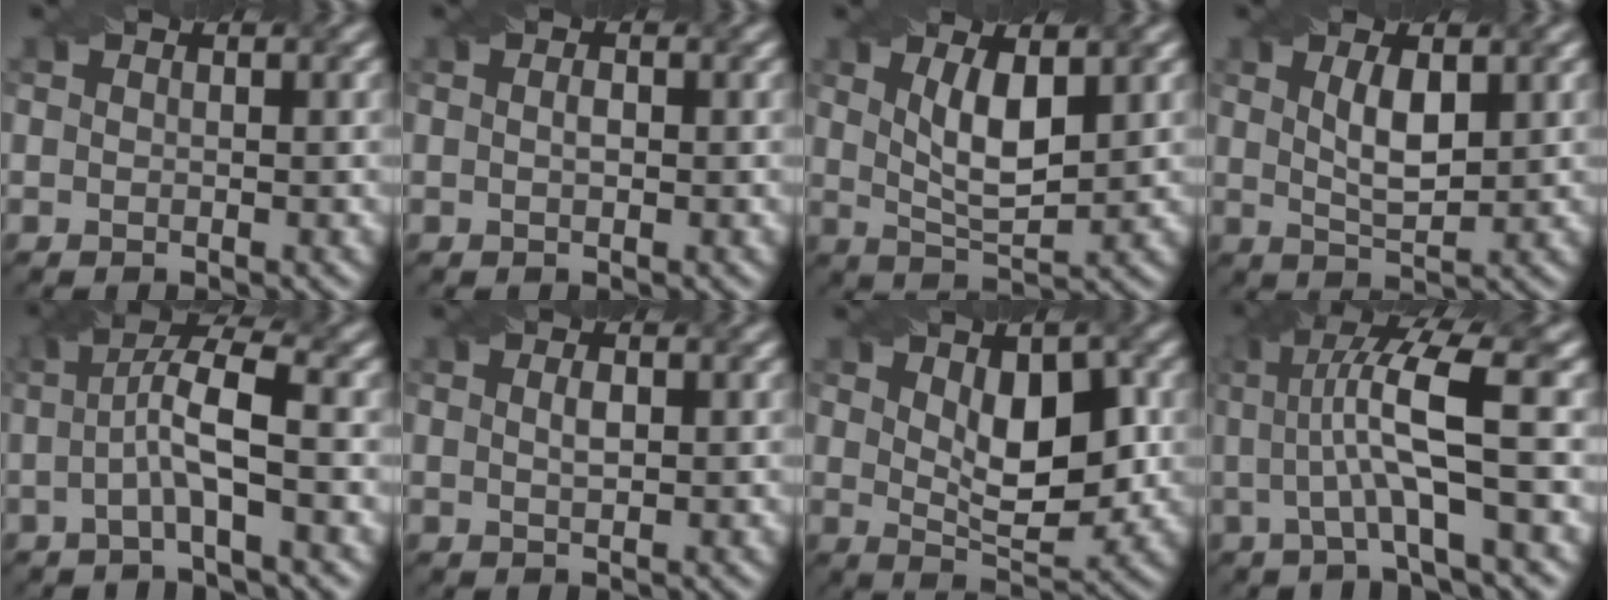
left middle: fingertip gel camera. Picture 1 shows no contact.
{"total": 0.8, "force": [0.0, 0.4, 0.7], "torque": [-0.014, 0.000, 0.001]}
{"total": 4.4, "force": [1.4, 1.5, 3.9], "torque": [-0.082, -0.006, 0.029]}
{"total": 3.2, "force": [1.1, 1.1, 2.8], "torque": [-0.060, -0.001, 0.024]}
{"total": 4.9, "force": [-0.4, 0.8, 4.8], "torque": [-0.093, 0.013, -0.013]}
{"total": 1.1, "force": [0.3, 0.4, 1.0], "torque": [-0.020, 0.002, 0.007]}
{"total": 6.3, "force": [1.2, 2.9, 5.5], "torque": [-0.086, 0.000, 0.023]}
{"total": 7.5, "force": [0.8, 1.3, 7.3], "torque": [-0.121, 0.010, 0.012]}